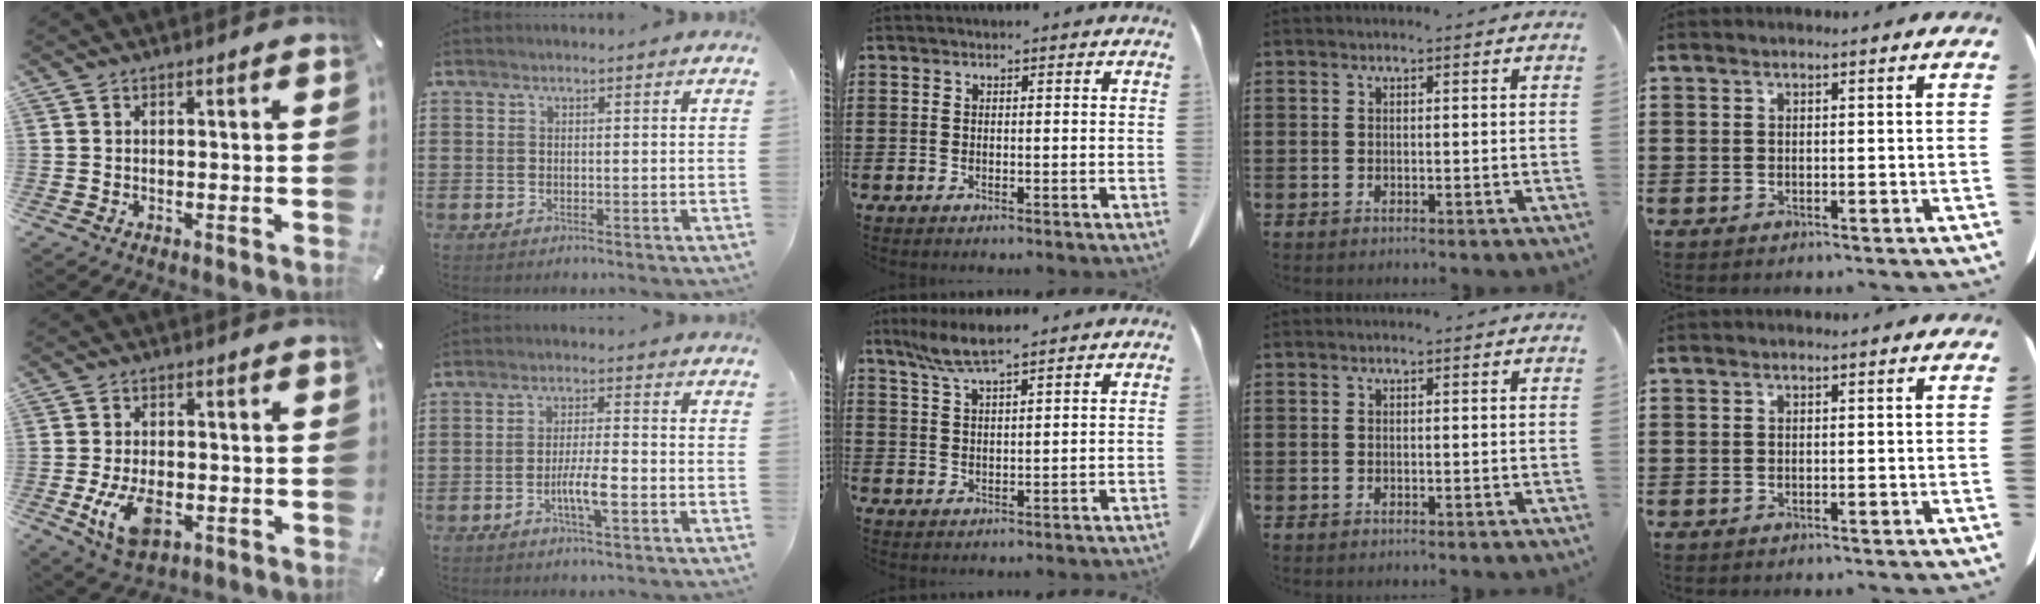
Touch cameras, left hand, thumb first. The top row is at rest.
{"thumb": {"total": 8.4, "force": [-2.4, 5.1, 6.3], "torque": [-0.137, -0.003, -0.045]}, "index": {"total": 5.1, "force": [-1.8, 1.0, 4.7], "torque": [-0.091, 0.000, -0.036]}, "middle": {"total": 5.3, "force": [3.9, 0.6, 3.5], "torque": [-0.077, 0.001, 0.071]}}